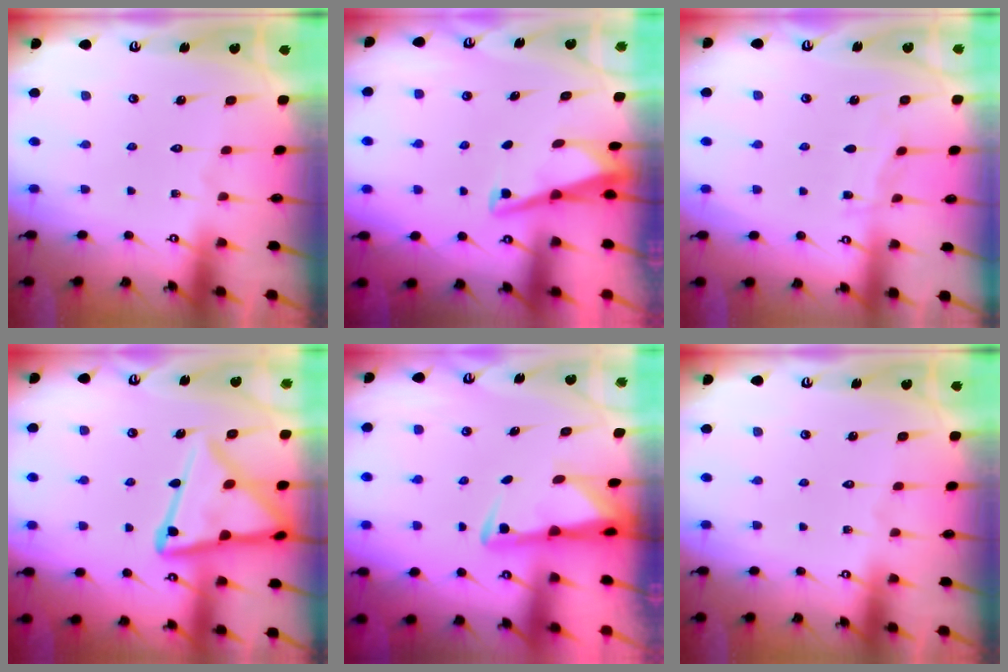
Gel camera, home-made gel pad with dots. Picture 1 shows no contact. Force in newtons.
{"total": 4.8, "press": 4.7, "slide": 0.7}
{"total": 2.9, "press": 2.9, "slide": 0.3}
{"total": 18.2, "press": 18.1, "slide": 1.8}
{"total": 2.7, "press": 2.6, "slide": 0.5}
{"total": 0.0}